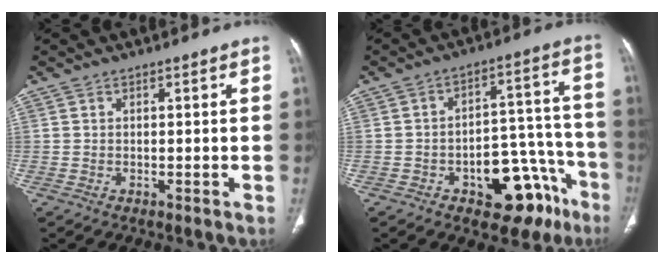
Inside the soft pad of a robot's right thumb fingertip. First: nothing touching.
{"total": 16.2, "force": [-8.4, 8.9, 10.7], "torque": [-0.088, 0.078, -0.106]}